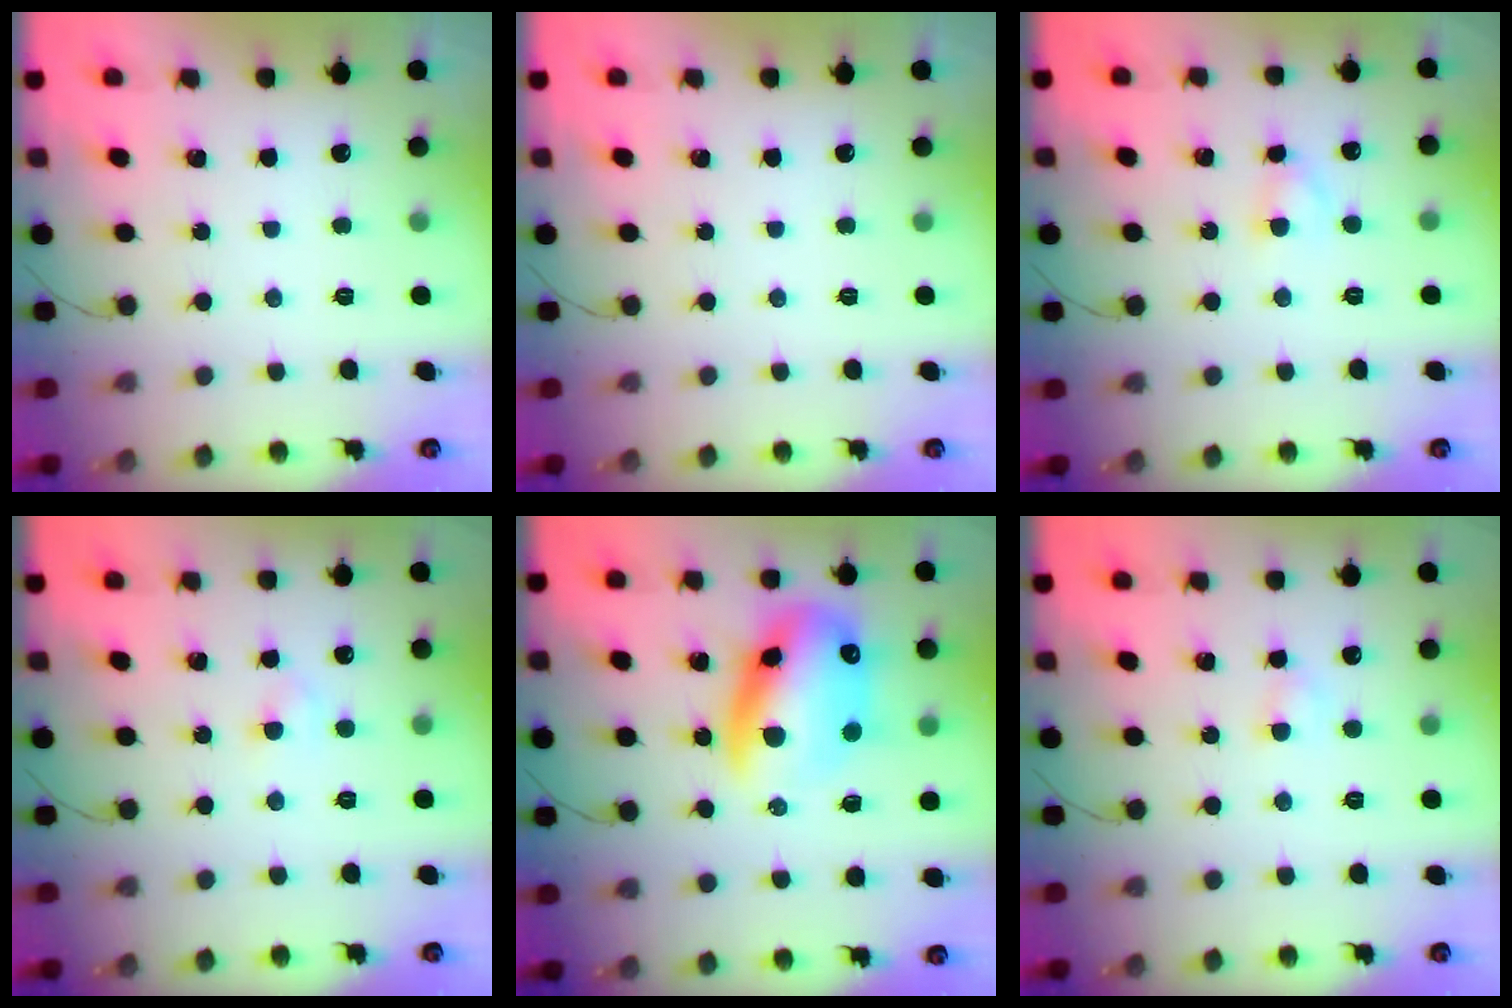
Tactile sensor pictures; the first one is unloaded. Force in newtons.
{"total": 0.0}
{"total": 2.9, "press": 2.7, "slide": 1.2}
{"total": 2.4, "press": 2.2, "slide": 1.0}
{"total": 17.2, "press": 16.7, "slide": 3.9}
{"total": 3.0, "press": 2.9, "slide": 0.8}